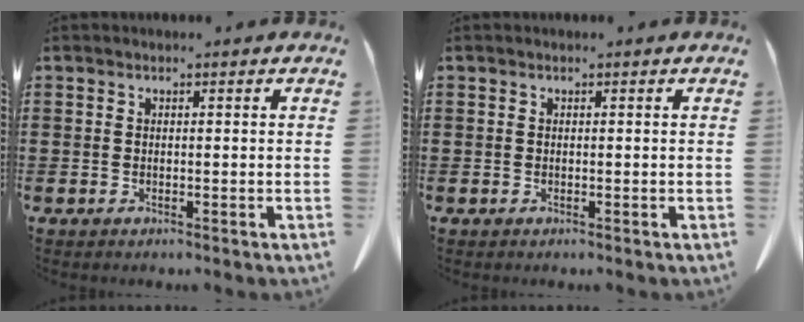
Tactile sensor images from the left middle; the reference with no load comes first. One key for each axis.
{"total": 0.0}